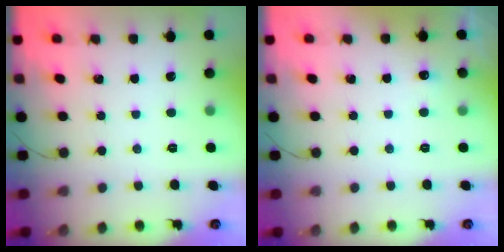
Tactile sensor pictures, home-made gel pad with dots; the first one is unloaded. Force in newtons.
{"total": 12.1, "press": 3.1, "slide": 11.7}